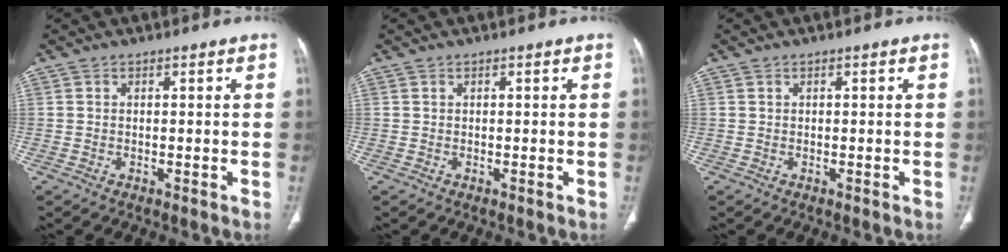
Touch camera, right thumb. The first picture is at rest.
{"total": 0.0}
{"total": 0.0}